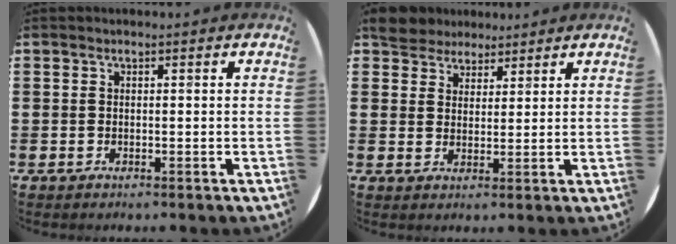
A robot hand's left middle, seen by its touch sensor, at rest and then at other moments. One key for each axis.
{"total": 4.8, "fx": 4.5, "fy": 1.9, "fz": 0.0, "tx": -0.018, "ty": -0.001, "tz": 0.087}